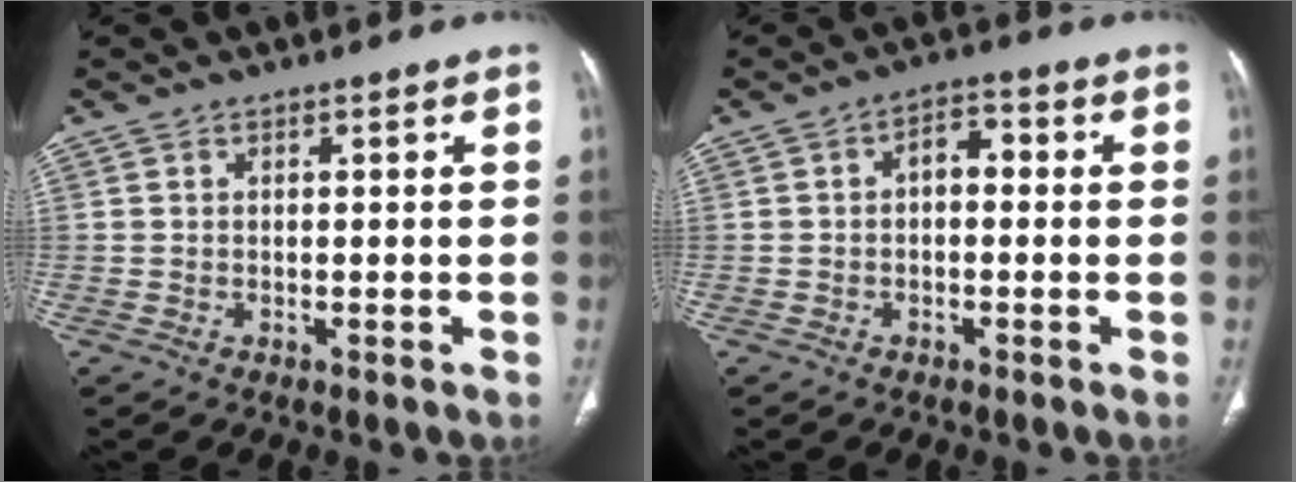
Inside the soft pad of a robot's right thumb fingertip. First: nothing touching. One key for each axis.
{"total": 4.2, "fx": 0.0, "fy": 2.6, "fz": 3.3, "tx": -0.040, "ty": 0.018, "tz": -0.011}